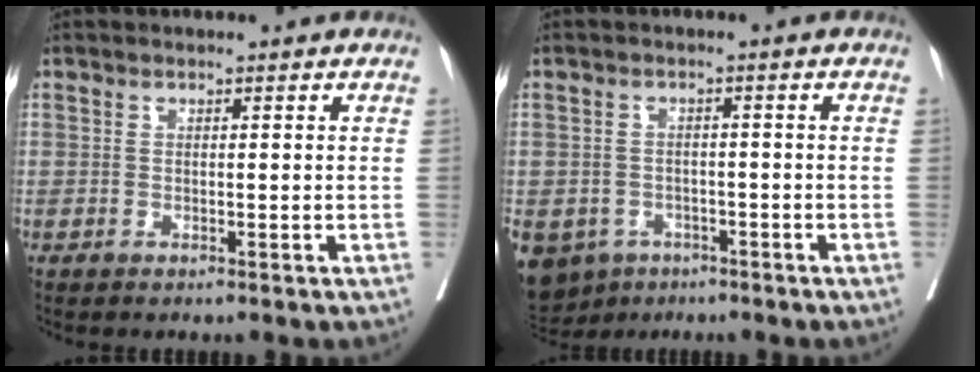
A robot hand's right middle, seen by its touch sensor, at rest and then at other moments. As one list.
[{"total": 10.0, "force": [-6.0, 7.5, 2.8], "torque": [-0.080, -0.009, -0.081]}]